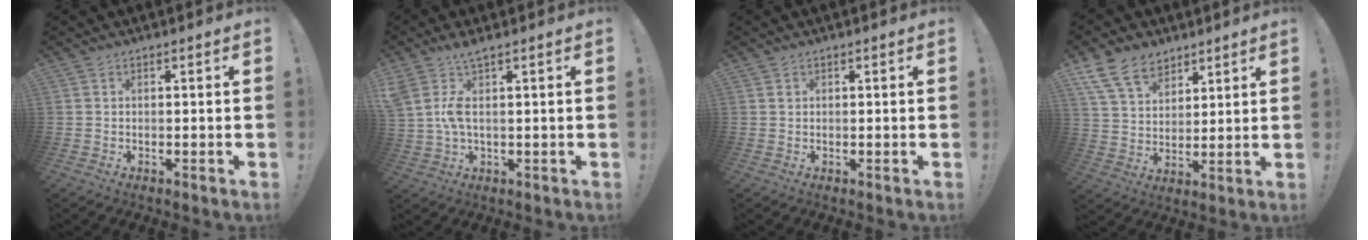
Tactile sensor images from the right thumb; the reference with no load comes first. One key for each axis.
{"total": 6.3, "fx": 1.9, "fy": 1.8, "fz": 5.8, "tx": -0.104, "ty": -0.012, "tz": 0.035}
{"total": 0.5, "fx": 0.2, "fy": 0.5, "fz": 0.1, "tx": 0.007, "ty": -0.002, "tz": 0.003}
{"total": 12.8, "fx": 8.7, "fy": 8.1, "fz": 5.0, "tx": -0.092, "ty": -0.050, "tz": 0.168}